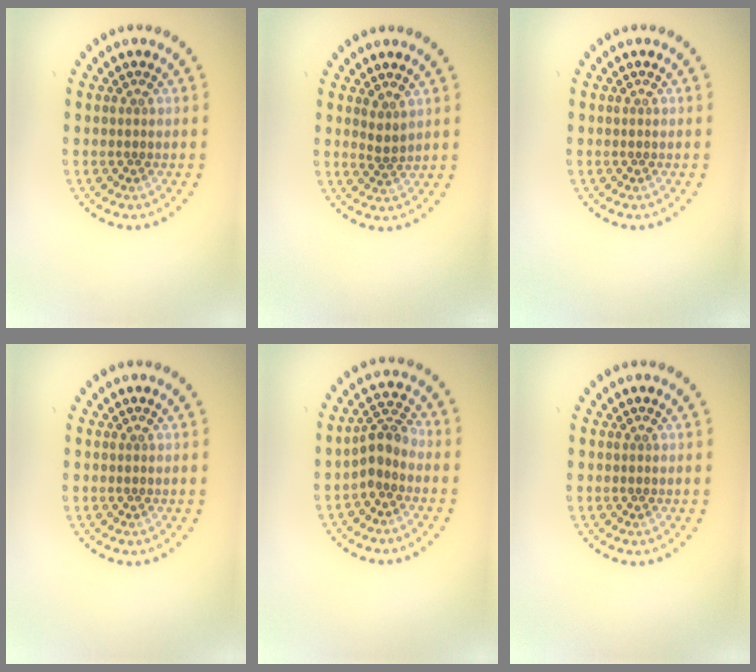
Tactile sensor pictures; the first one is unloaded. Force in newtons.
{"total": 1.1, "press": 0.8, "slide": 0.7}
{"total": 0.0}
{"total": 0.0}
{"total": 2.7, "press": 2.1, "slide": 1.7}
{"total": 0.0}